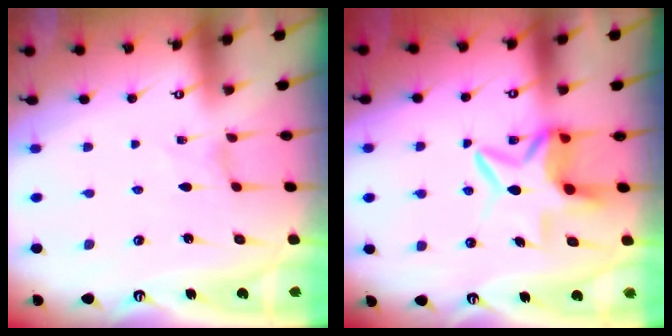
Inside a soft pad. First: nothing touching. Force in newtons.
{"total": 8.2, "press": 8.2, "slide": 0.8}